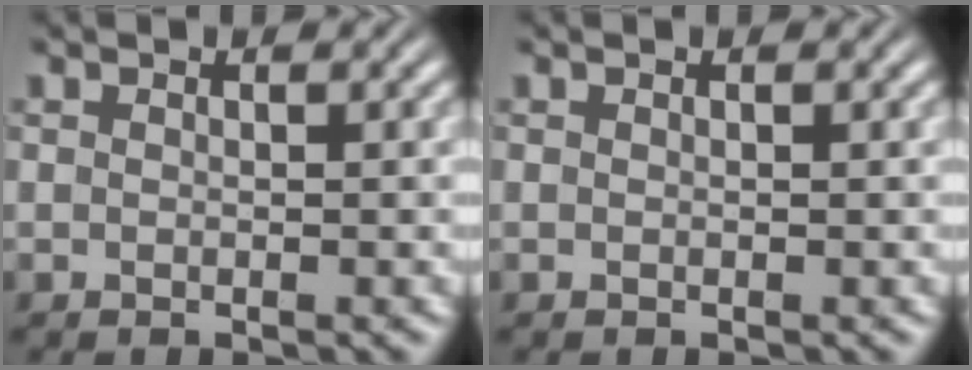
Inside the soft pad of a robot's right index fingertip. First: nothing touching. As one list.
[{"total": 0.0}]